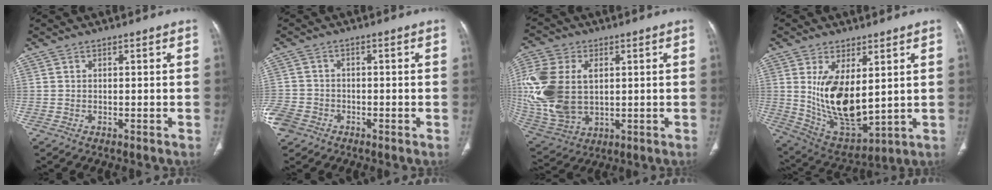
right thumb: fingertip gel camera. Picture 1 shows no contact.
{"total": 6.1, "force": [-3.3, 4.8, 2.0], "torque": [-0.050, 0.017, -0.060]}
{"total": 19.5, "force": [2.2, 13.1, 14.3], "torque": [-0.332, -0.007, 0.056]}
{"total": 15.2, "force": [2.6, 7.5, 12.9], "torque": [-0.219, -0.029, 0.075]}